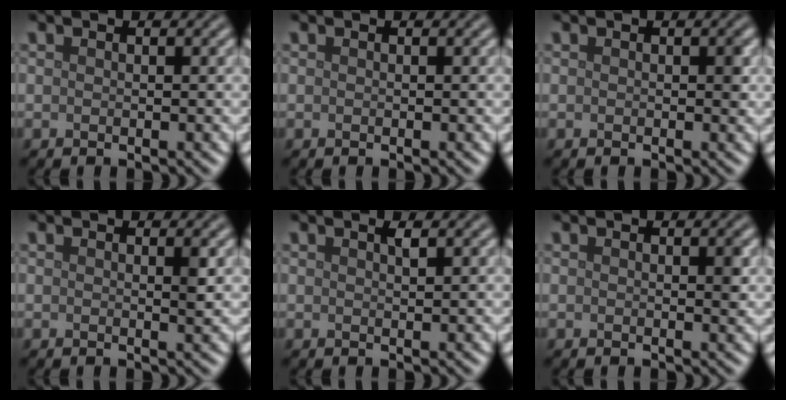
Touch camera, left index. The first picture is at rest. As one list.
[{"total": 0.0}, {"total": 0.7, "force": [0.1, 0.5, 0.6], "torque": [-0.004, -0.003, 0.000]}, {"total": 0.7, "force": [0.2, 0.0, 0.7], "torque": [-0.009, -0.002, 0.002]}, {"total": 0.7, "force": [0.5, 0.1, 0.5], "torque": [-0.009, 0.000, 0.008]}, {"total": 0.7, "force": [0.1, 0.1, 0.7], "torque": [-0.006, -0.002, 0.001]}]